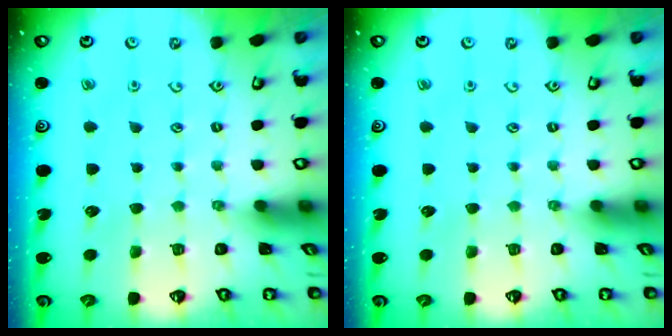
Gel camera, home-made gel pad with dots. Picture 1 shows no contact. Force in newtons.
{"total": 0.0}